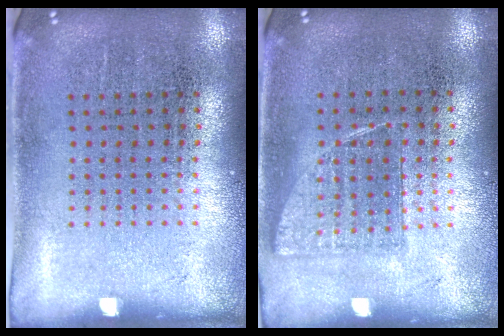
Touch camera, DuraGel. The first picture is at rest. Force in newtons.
{"total": 0.8, "press": 0.7, "slide": 0.2}